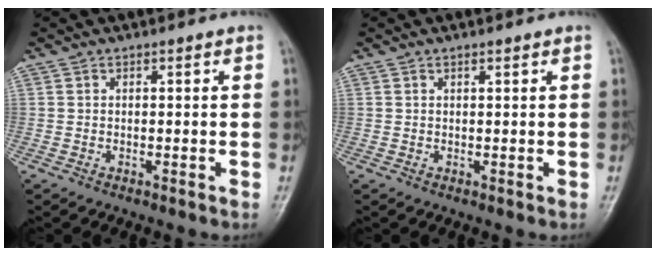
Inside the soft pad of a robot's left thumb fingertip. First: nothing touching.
{"total": 0.6, "force": [0.4, 0.1, 0.4], "torque": [-0.006, -0.001, 0.006]}